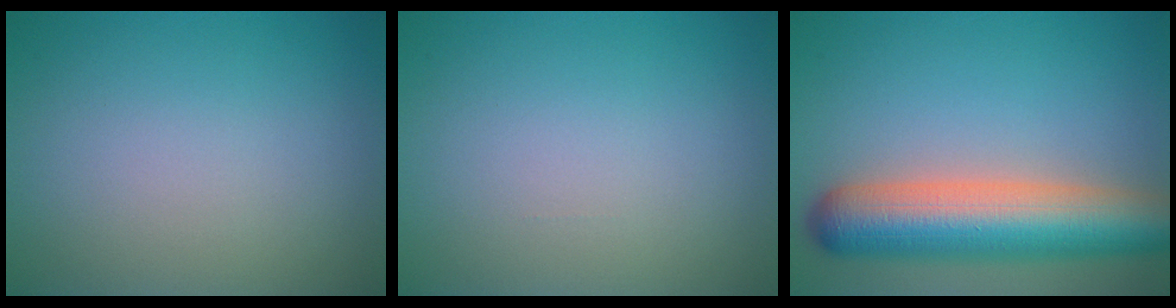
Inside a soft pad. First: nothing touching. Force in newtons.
{"total": 0.0}
{"total": 10.1, "press": 10.1, "slide": 0.6}